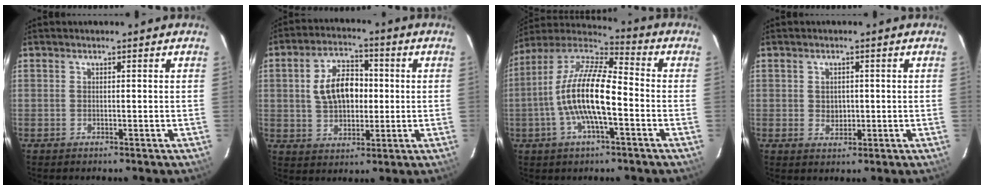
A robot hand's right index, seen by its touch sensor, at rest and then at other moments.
{"total": 10.4, "force": [1.0, 6.6, 8.0], "torque": [-0.152, 0.023, 0.024]}
{"total": 15.3, "force": [-3.4, 4.3, 14.3], "torque": [-0.273, 0.001, -0.070]}
{"total": 2.7, "force": [-0.1, 2.4, 1.4], "torque": [-0.021, 0.001, 0.002]}